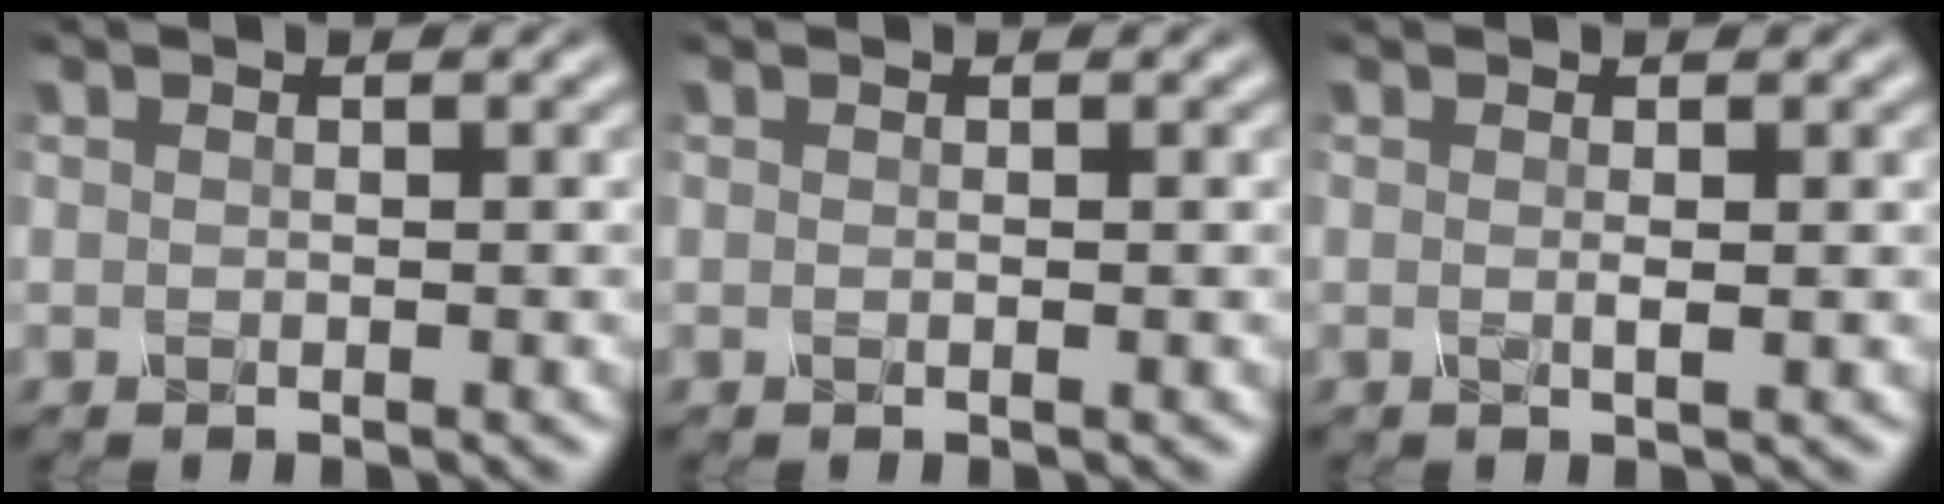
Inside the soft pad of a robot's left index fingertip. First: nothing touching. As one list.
[{"total": 0.0}, {"total": 0.9, "force": [0.1, 0.1, 0.9], "torque": [-0.015, -0.001, -0.002]}]